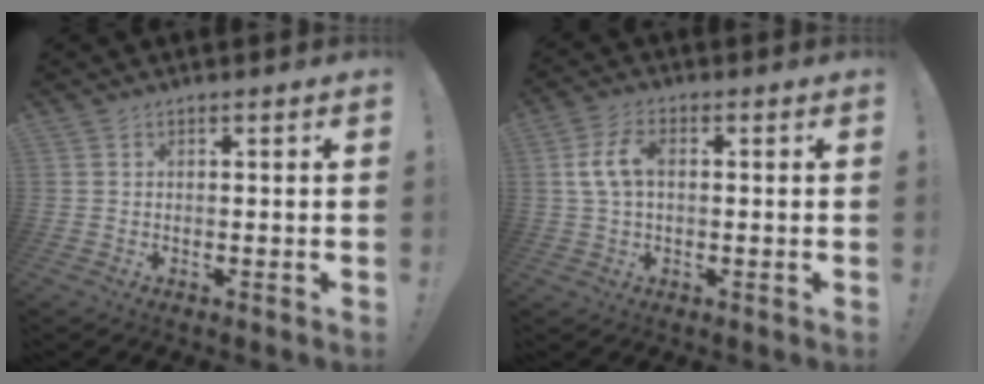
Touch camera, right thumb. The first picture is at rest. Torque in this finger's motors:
{"motor_torque": [0.47, 0.45, 0.08, -0.01, 0.01]}